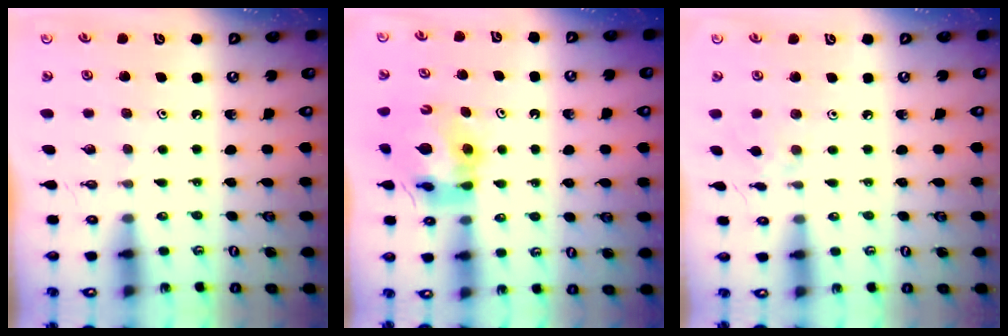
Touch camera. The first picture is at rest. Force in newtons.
{"total": 11.1, "press": 11.1, "slide": 1.2}
{"total": 1.2, "press": 1.1, "slide": 0.4}